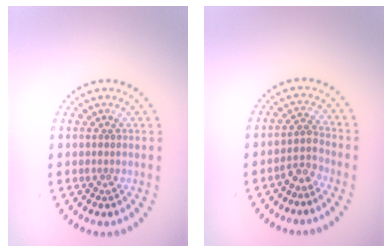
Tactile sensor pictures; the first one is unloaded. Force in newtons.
{"total": 2.2, "press": 1.6, "slide": 1.5}